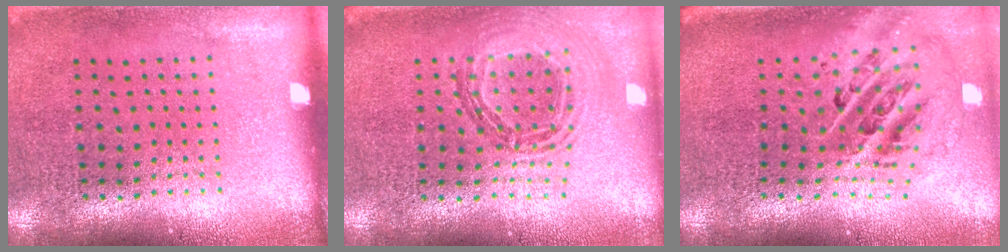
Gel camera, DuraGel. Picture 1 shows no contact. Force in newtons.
{"total": 0.9, "press": 0.9, "slide": 0.2}
{"total": 2.8, "press": 1.9, "slide": 2.1}